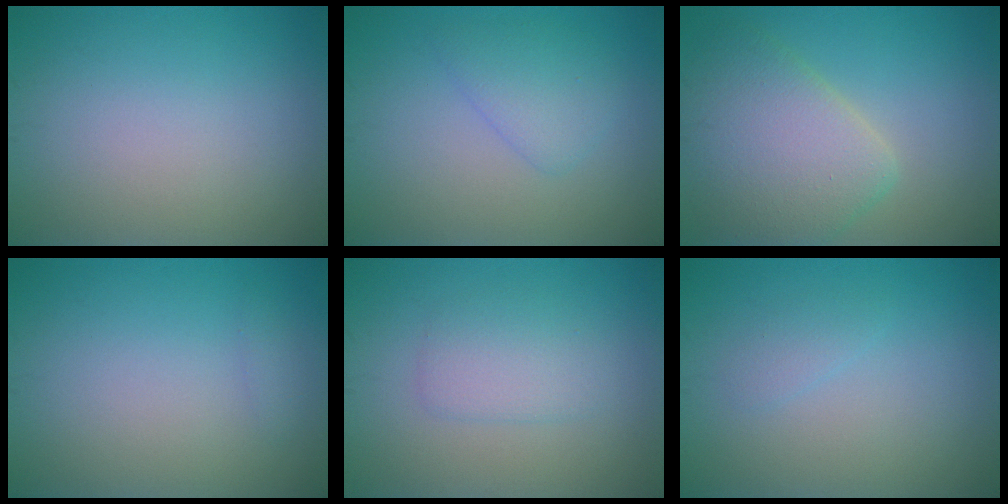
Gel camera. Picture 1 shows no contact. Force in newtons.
{"total": 2.5, "press": 2.4, "slide": 0.2}
{"total": 6.8, "press": 6.8, "slide": 0.4}
{"total": 0.5, "press": 0.5, "slide": 0.1}
{"total": 2.3, "press": 2.3, "slide": 0.1}
{"total": 1.0, "press": 1.0, "slide": 0.1}